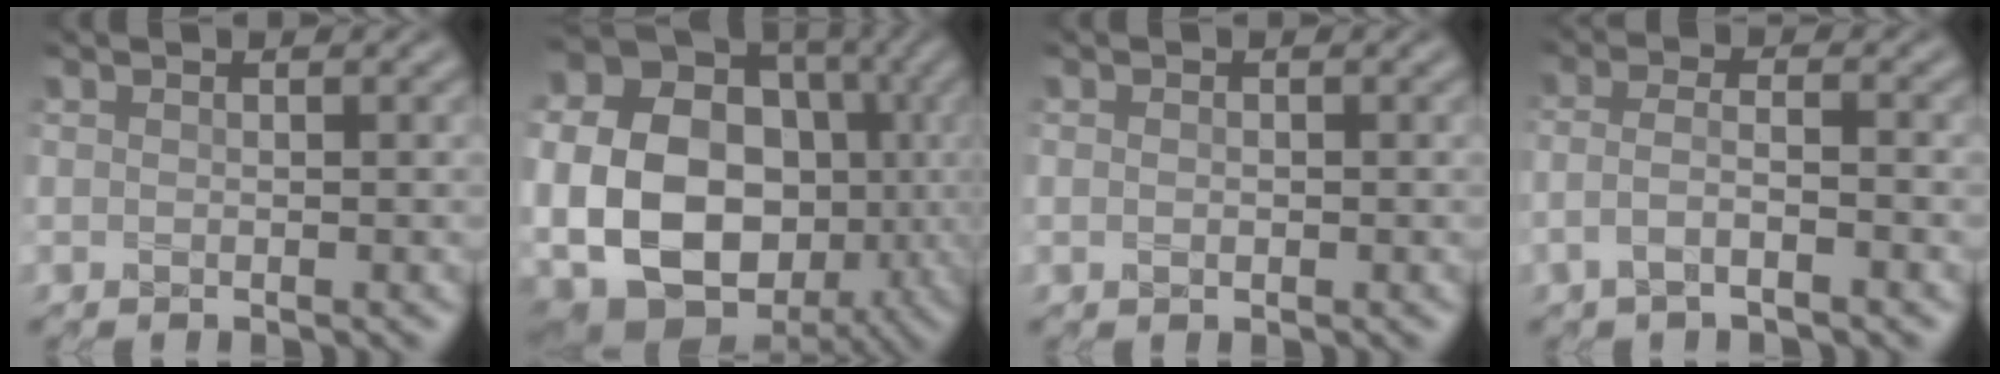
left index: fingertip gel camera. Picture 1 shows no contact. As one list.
[{"total": 20.6, "force": [-2.4, 16.8, 11.7], "torque": [-0.223, -0.021, -0.068]}, {"total": 0.7, "force": [0.0, 0.4, 0.5], "torque": [-0.010, 0.000, 0.001]}, {"total": 2.9, "force": [-1.3, 0.8, 2.4], "torque": [-0.048, 0.004, -0.034]}]